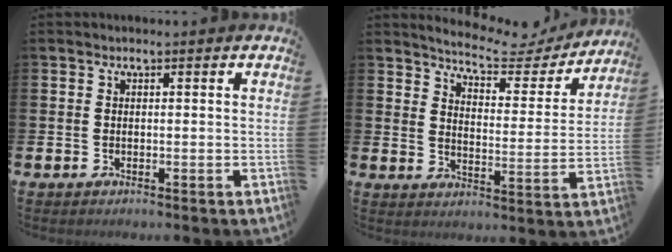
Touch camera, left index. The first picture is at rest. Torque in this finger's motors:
{"motor_torque": [0.36, -0.55, 0.24, 0.03]}